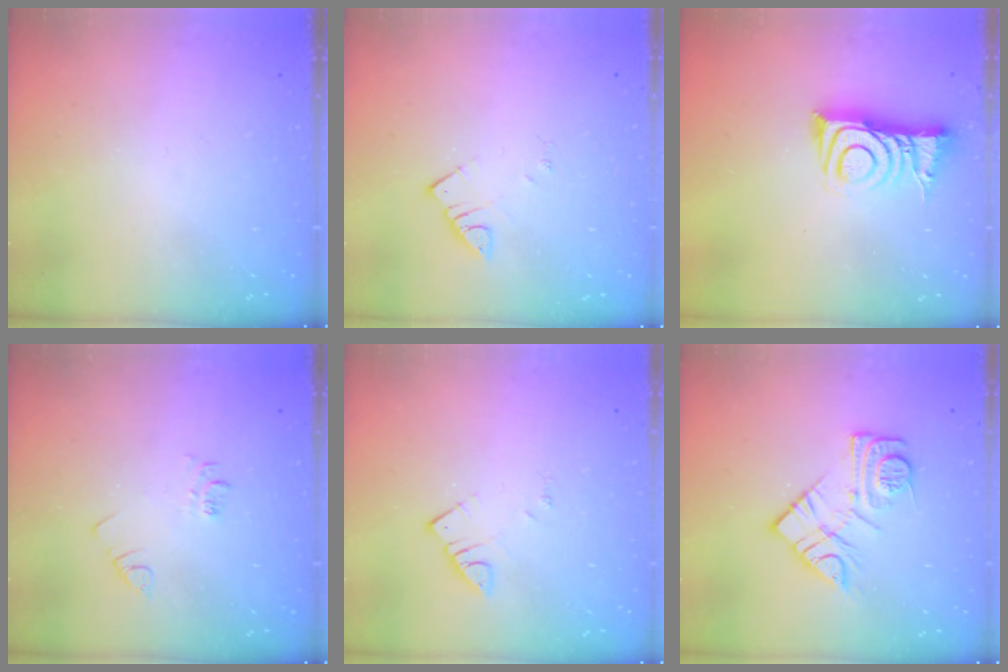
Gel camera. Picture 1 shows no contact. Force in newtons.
{"total": 2.6, "press": 2.6, "slide": 0.1}
{"total": 8.3, "press": 8.3, "slide": 0.7}
{"total": 3.6, "press": 3.6, "slide": 0.6}
{"total": 2.8, "press": 2.7, "slide": 0.3}
{"total": 11.6, "press": 11.6, "slide": 0.6}